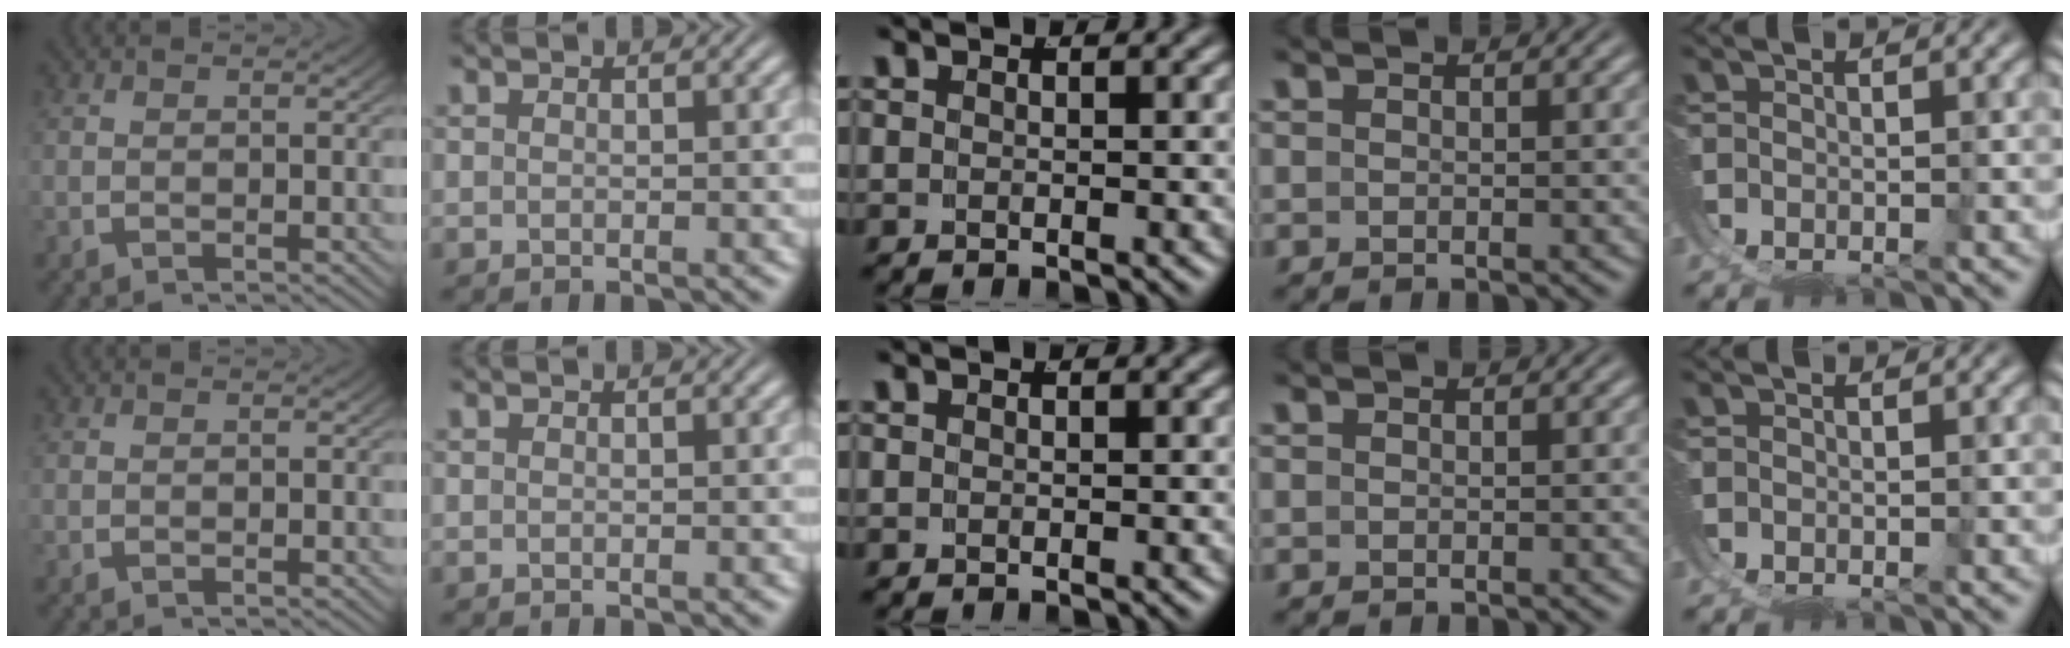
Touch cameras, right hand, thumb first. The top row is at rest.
{}